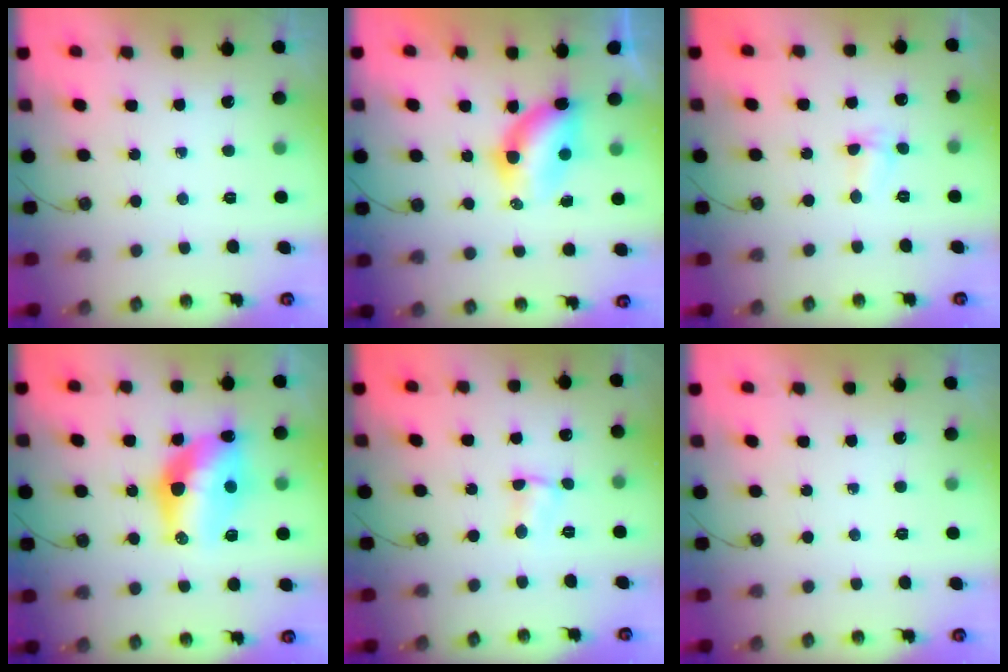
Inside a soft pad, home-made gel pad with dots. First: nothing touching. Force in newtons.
{"total": 8.0, "press": 7.0, "slide": 3.9}
{"total": 3.1, "press": 3.0, "slide": 0.6}
{"total": 14.4, "press": 14.2, "slide": 1.8}
{"total": 2.0, "press": 2.0, "slide": 0.3}
{"total": 0.0}